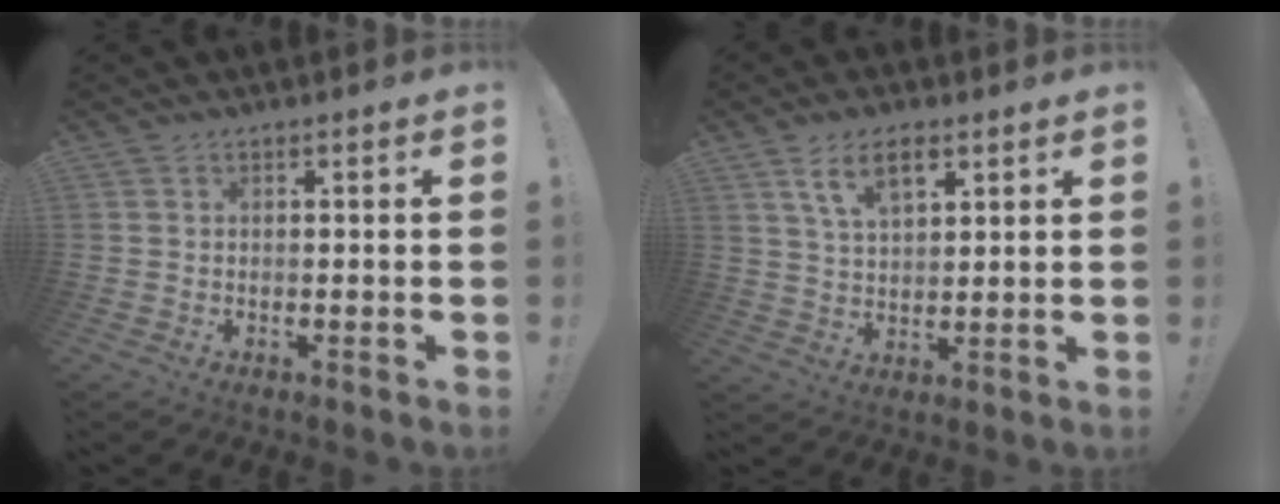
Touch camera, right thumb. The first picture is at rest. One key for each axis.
{"total": 8.9, "fx": 4.9, "fy": 4.2, "fz": 6.2, "tx": -0.114, "ty": -0.004, "tz": 0.090}